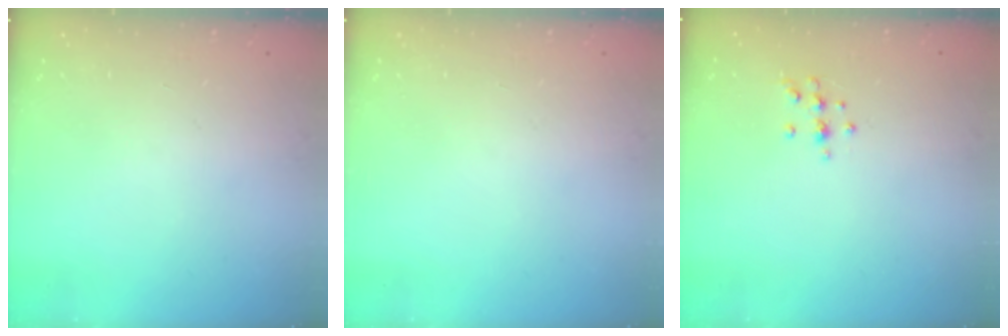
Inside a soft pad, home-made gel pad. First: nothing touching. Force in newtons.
{"total": 0.0}
{"total": 7.0, "press": 7.0, "slide": 0.6}